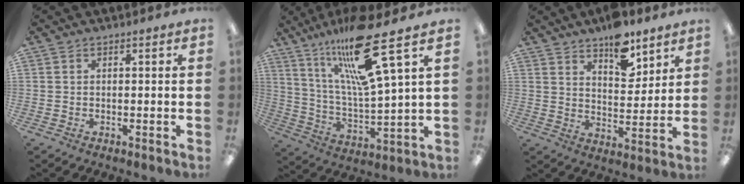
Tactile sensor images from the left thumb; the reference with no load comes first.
{"total": 21.0, "force": [13.9, 3.4, 15.4], "torque": [-0.290, -0.063, 0.217]}
{"total": 10.5, "force": [8.0, 4.7, 4.9], "torque": [-0.057, -0.050, 0.138]}